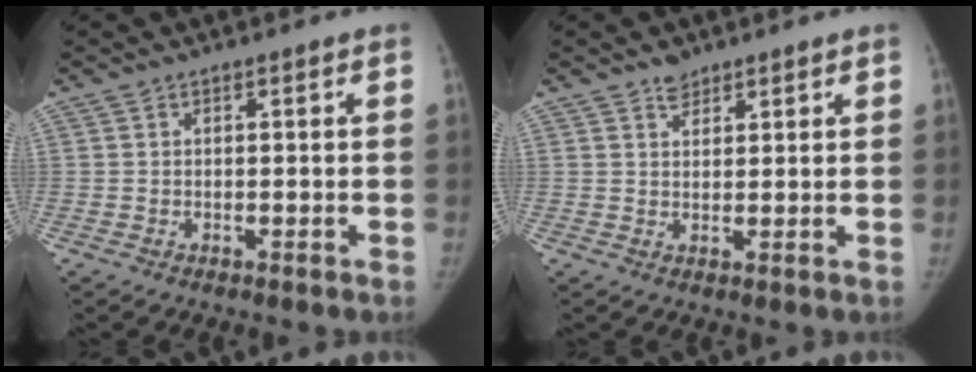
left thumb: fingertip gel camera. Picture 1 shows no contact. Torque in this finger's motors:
{"motor_torque": [0.10, -0.05, 0.56, -0.45, 0.00]}